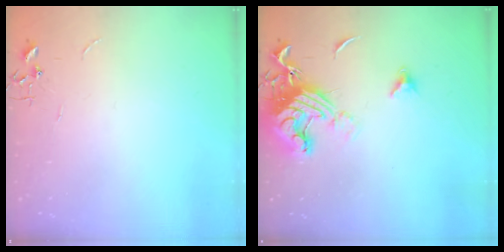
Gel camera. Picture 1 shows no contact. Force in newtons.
{"total": 15.5, "press": 15.4, "slide": 1.8}